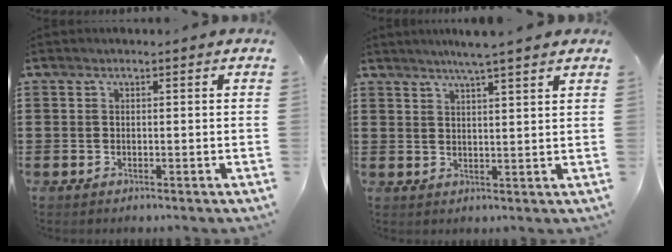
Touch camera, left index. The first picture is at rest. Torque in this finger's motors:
{"motor_torque": [1.15, -0.99, 0.78, 0.16]}